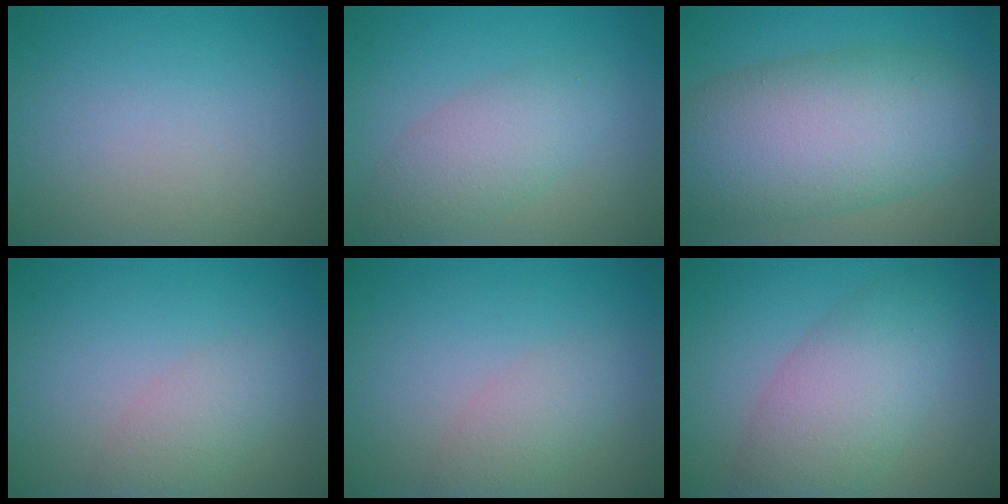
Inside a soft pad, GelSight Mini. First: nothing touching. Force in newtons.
{"total": 3.8, "press": 3.8, "slide": 0.1}
{"total": 11.4, "press": 11.4, "slide": 0.3}
{"total": 2.4, "press": 2.4, "slide": 0.2}
{"total": 2.4, "press": 2.4, "slide": 0.2}
{"total": 6.1, "press": 6.1, "slide": 0.3}